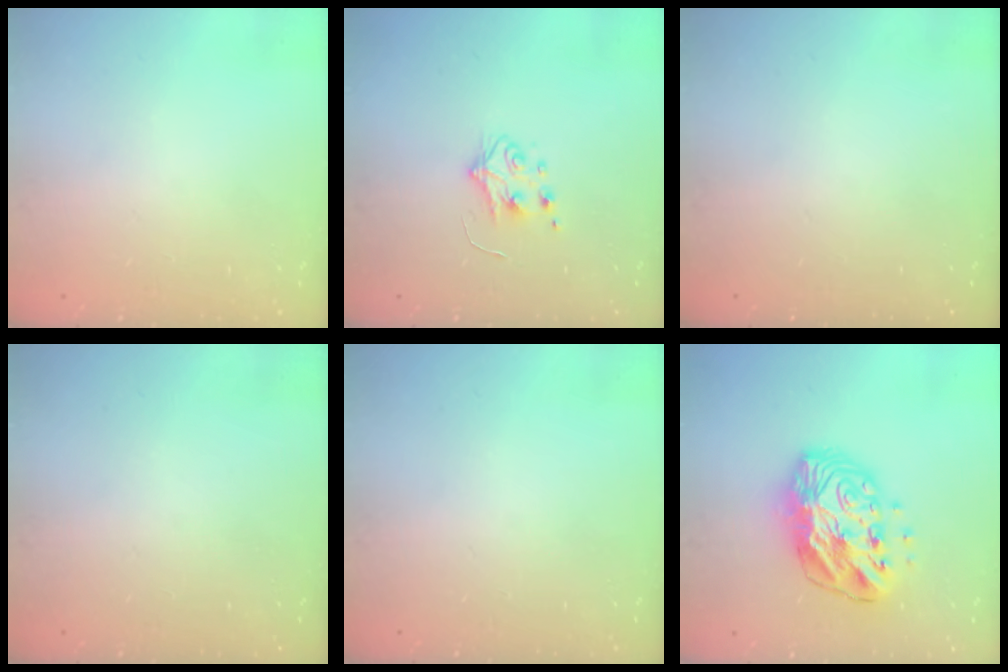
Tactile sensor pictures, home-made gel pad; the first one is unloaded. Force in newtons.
{"total": 4.9, "press": 4.8, "slide": 0.5}
{"total": 0.0}
{"total": 0.0}
{"total": 0.0}
{"total": 14.1, "press": 14.0, "slide": 1.1}